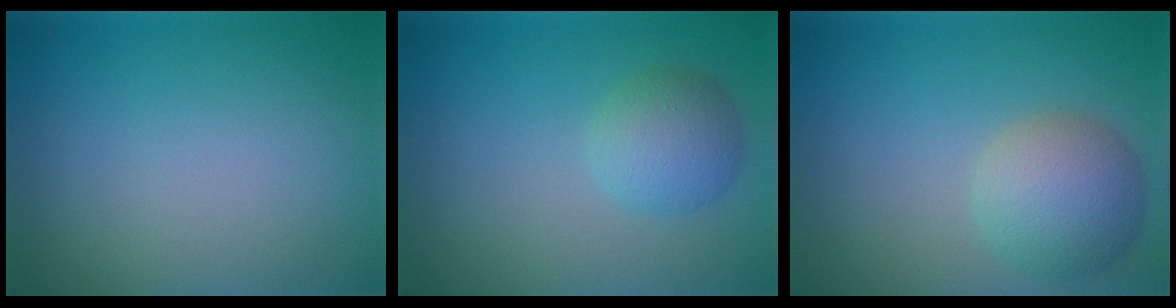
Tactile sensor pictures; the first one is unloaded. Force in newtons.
{"total": 2.9, "press": 2.9, "slide": 0.1}
{"total": 4.7, "press": 4.7, "slide": 0.1}